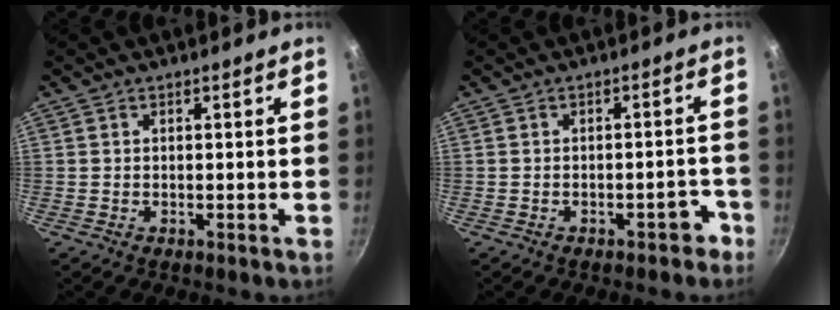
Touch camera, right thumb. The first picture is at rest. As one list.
[{"total": 3.5, "force": [-2.3, 1.7, 2.0], "torque": [-0.006, 0.036, -0.015]}]